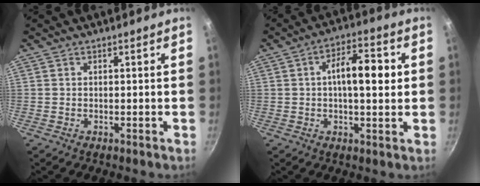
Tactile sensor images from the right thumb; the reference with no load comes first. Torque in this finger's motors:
{"motor_torque": [2.43, 2.27, -0.05, 0.13, 0.34]}